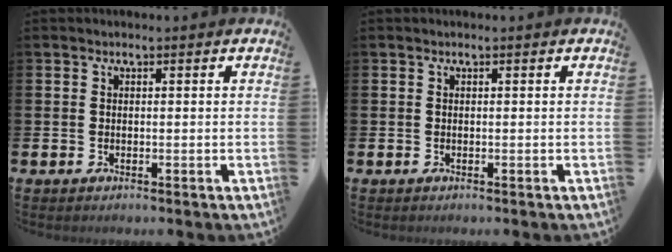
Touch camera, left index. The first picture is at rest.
{"total": 0.0}